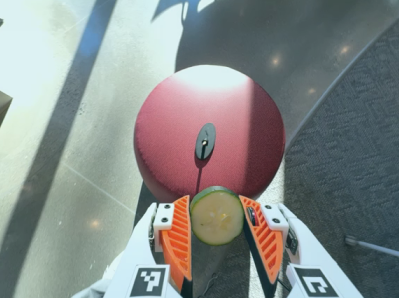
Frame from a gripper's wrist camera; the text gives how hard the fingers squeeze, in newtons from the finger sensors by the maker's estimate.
{"total": 8.8, "left": 8.6, "right": 9.0}